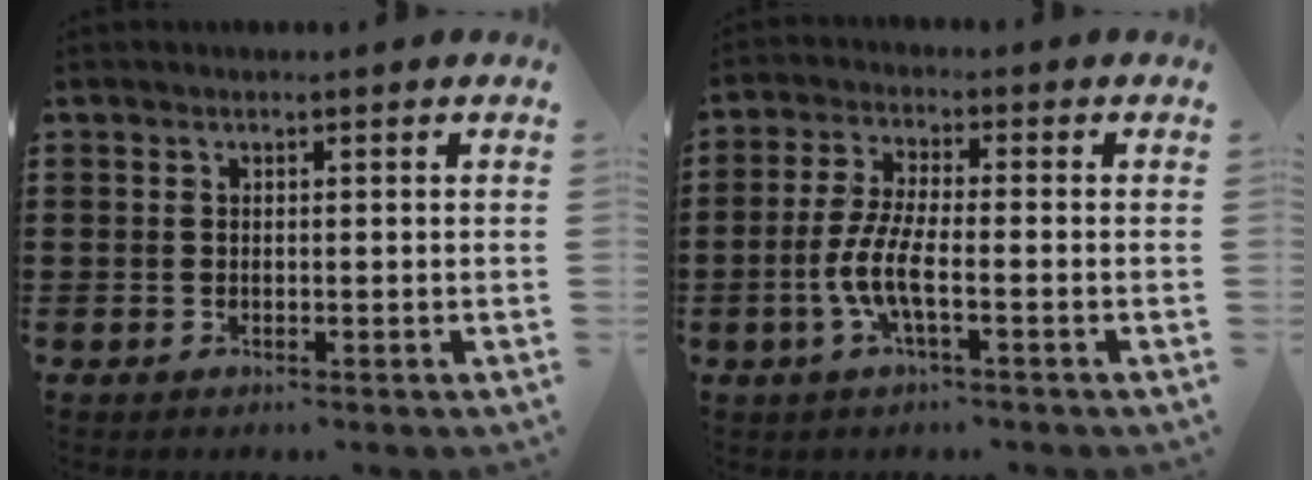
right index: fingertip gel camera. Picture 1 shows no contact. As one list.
[{"total": 6.3, "force": [-2.3, 1.4, 5.7], "torque": [-0.131, -0.012, -0.050]}]